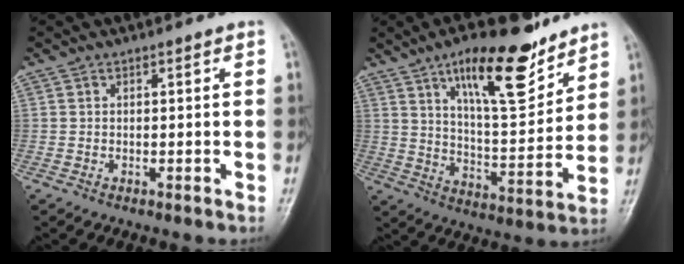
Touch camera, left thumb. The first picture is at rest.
{"total": 17.2, "force": [11.0, 5.6, 12.0], "torque": [-0.160, -0.063, 0.186]}